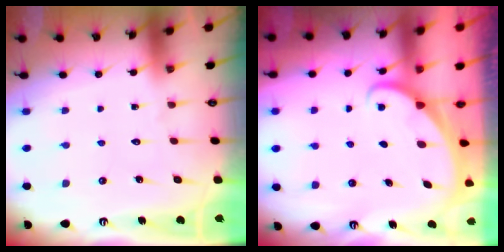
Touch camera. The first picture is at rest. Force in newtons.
{"total": 1.2, "press": 1.2, "slide": 0.0}